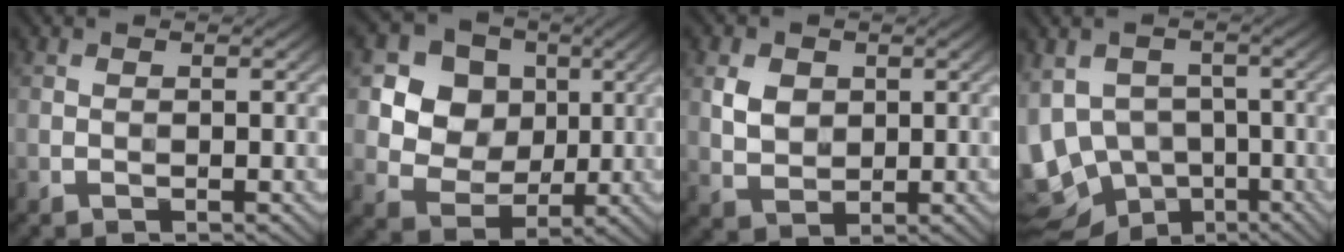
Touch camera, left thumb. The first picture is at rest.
{"total": 9.0, "force": [2.4, 7.7, 4.0], "torque": [-0.104, 0.001, 0.047]}
{"total": 4.0, "force": [1.2, 3.1, 2.2], "torque": [-0.055, -0.001, 0.023]}
{"total": 12.2, "force": [-3.0, 9.4, 7.2], "torque": [-0.183, -0.022, -0.043]}